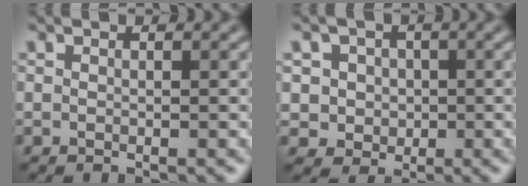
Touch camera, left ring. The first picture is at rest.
{"total": 3.7, "force": [0.6, 3.5, 1.0], "torque": [-0.004, 0.008, 0.009]}